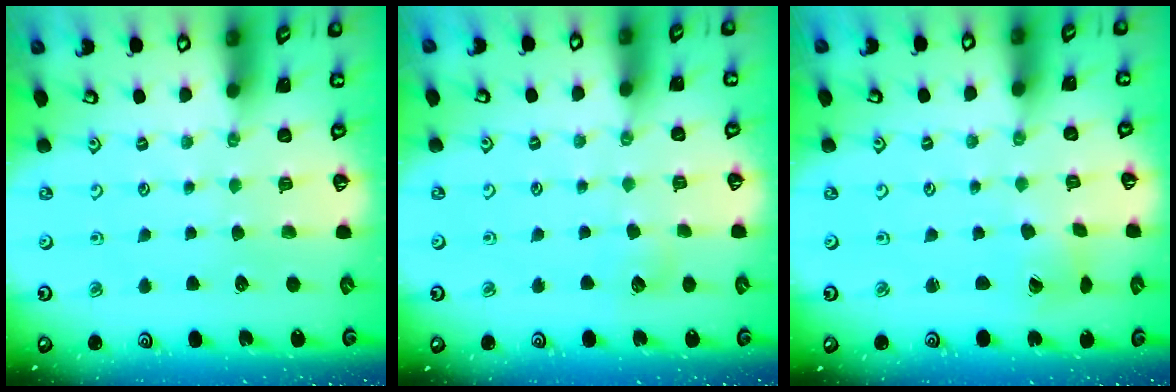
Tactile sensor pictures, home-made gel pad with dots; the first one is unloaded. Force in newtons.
{"total": 4.2, "press": 4.1, "slide": 0.5}
{"total": 1.4, "press": 1.4, "slide": 0.2}